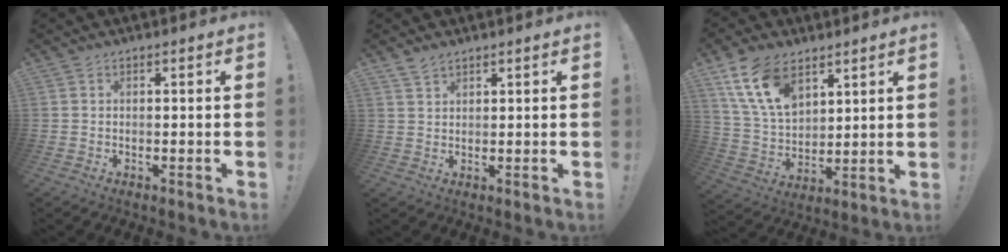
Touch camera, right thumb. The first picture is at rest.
{"total": 2.7, "force": [2.3, 1.0, 1.0], "torque": [-0.017, -0.014, 0.042]}
{"total": 15.7, "force": [8.7, 9.2, 9.3], "torque": [-0.196, -0.031, 0.167]}